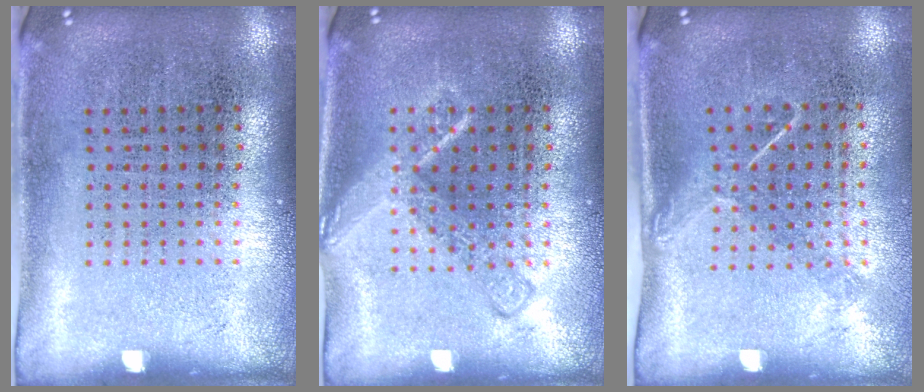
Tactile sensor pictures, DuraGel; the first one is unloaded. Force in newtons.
{"total": 2.3, "press": 2.3, "slide": 0.4}
{"total": 1.3, "press": 1.0, "slide": 0.9}